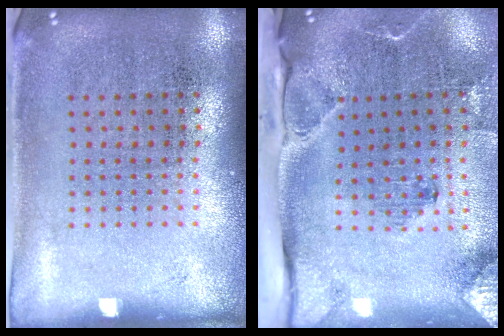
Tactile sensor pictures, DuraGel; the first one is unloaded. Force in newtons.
{"total": 3.1, "press": 2.3, "slide": 2.1}